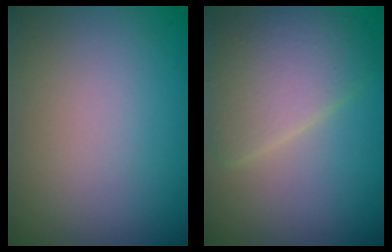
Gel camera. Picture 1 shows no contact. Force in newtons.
{"total": 4.7, "press": 4.7, "slide": 0.2}